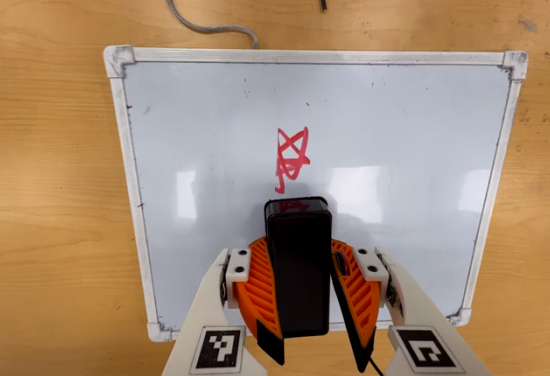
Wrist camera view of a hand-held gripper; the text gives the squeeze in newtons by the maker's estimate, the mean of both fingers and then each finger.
{"total": 9.9, "left": 10.2, "right": 9.5}